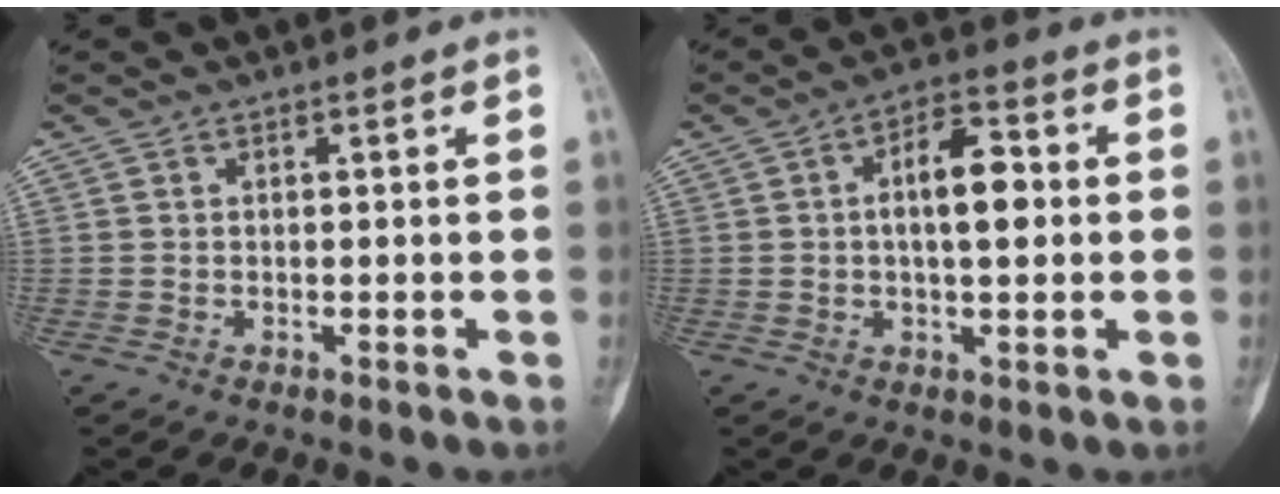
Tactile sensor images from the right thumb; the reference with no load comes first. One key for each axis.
{"total": 9.3, "fx": 0.9, "fy": 4.2, "fz": 8.2, "tx": -0.117, "ty": 0.012, "tz": 0.009}